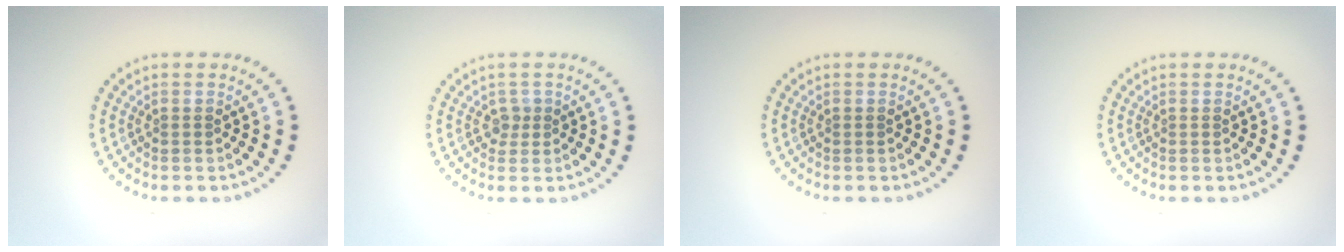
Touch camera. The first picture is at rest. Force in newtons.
{"total": 1.1, "press": 0.9, "slide": 0.7}
{"total": 0.0}
{"total": 0.0}